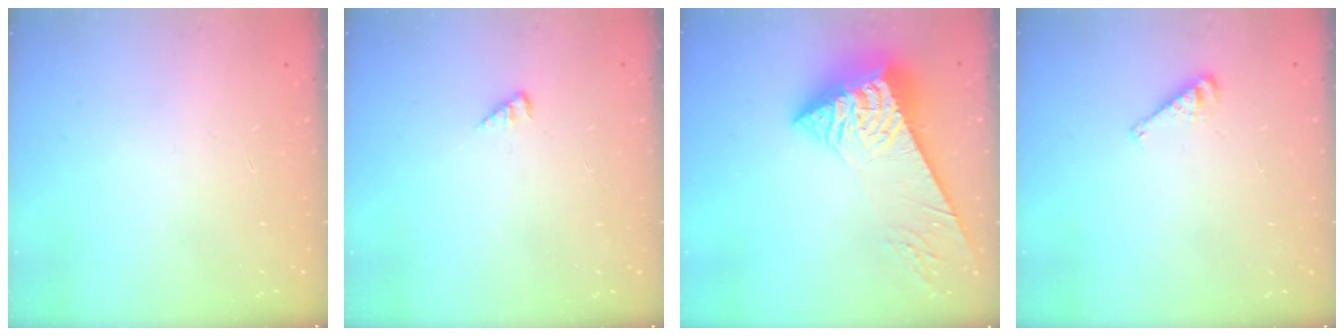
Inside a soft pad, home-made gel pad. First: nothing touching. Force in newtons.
{"total": 2.2, "press": 2.2, "slide": 0.2}
{"total": 8.3, "press": 8.2, "slide": 1.0}
{"total": 5.6, "press": 5.6, "slide": 0.2}